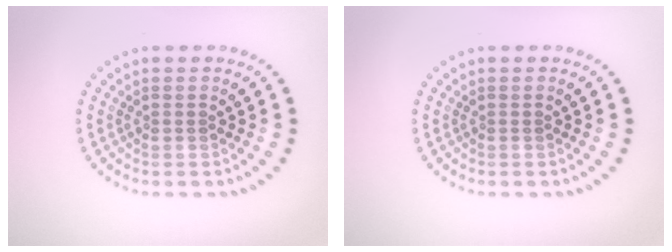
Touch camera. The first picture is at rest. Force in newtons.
{"total": 0.0}